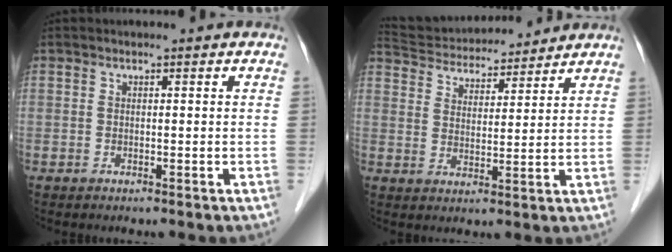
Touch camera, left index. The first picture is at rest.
{"total": 14.1, "force": [13.3, 2.8, 3.7], "torque": [-0.070, 0.029, 0.216]}